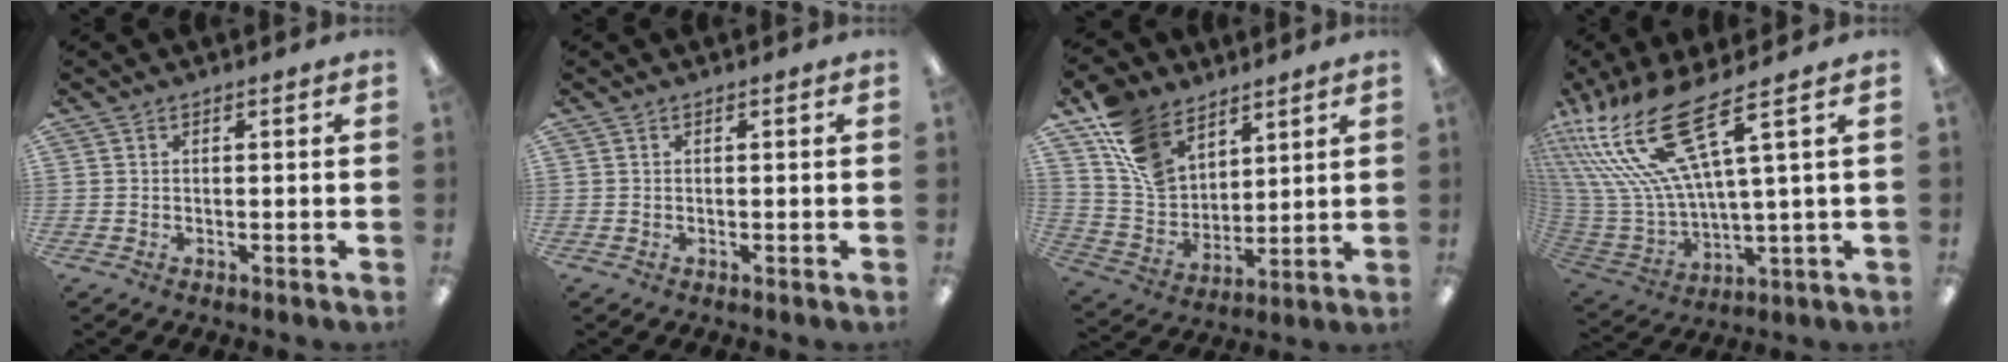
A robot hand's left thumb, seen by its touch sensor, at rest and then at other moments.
{"total": 0.0}
{"total": 13.5, "force": [9.1, 8.6, 4.9], "torque": [-0.114, -0.044, 0.182]}
{"total": 24.5, "force": [12.4, 7.5, 19.8], "torque": [-0.417, -0.069, 0.213]}